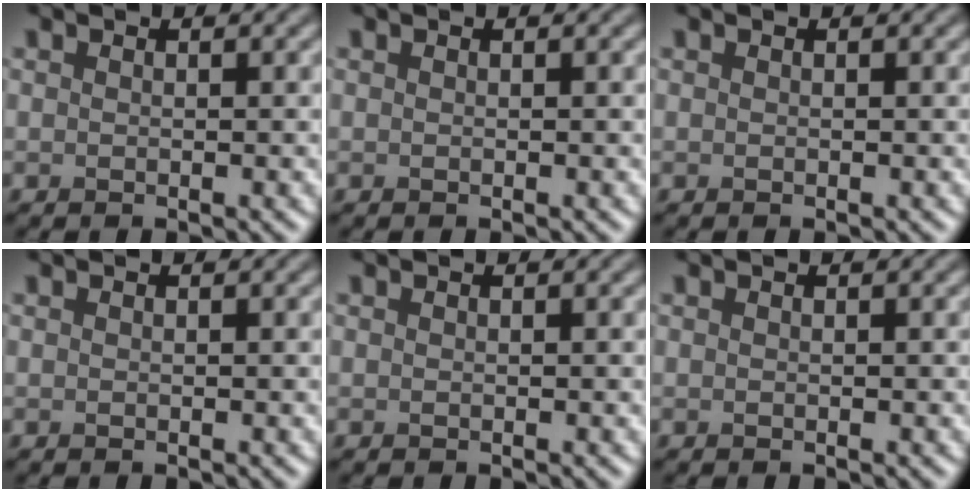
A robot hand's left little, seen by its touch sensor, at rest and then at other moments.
{"total": 0.0}
{"total": 0.0}
{"total": 0.0}
{"total": 0.0}
{"total": 0.0}